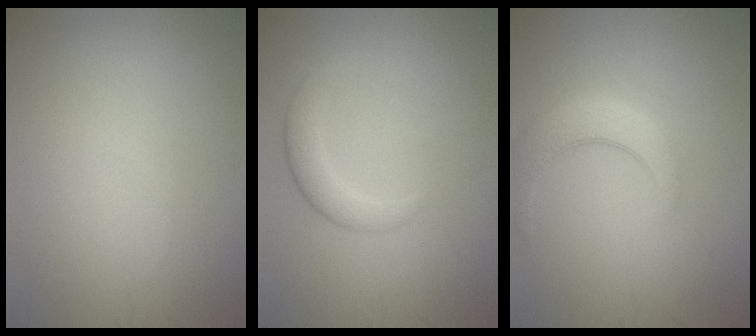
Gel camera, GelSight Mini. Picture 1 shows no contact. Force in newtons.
{"total": 2.7, "press": 2.7, "slide": 0.2}
{"total": 3.7, "press": 3.7, "slide": 0.3}